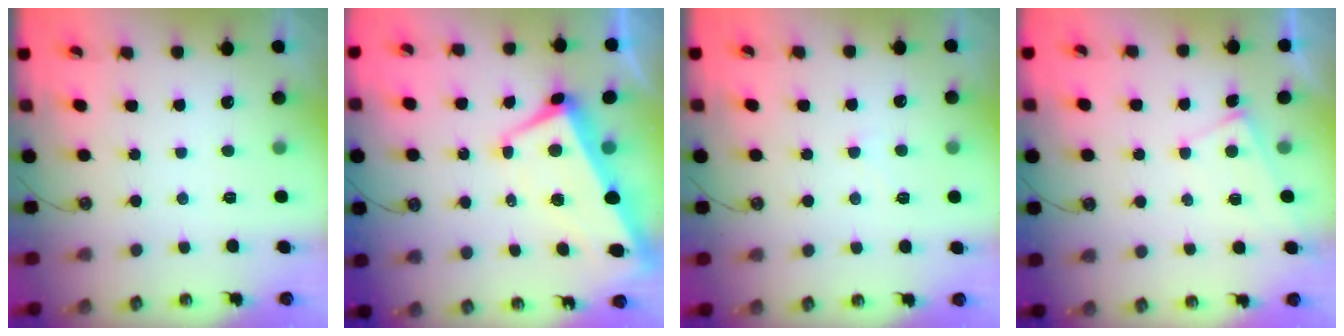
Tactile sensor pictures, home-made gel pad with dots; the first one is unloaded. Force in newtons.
{"total": 1.7, "press": 1.1, "slide": 1.3}
{"total": 1.0, "press": 0.9, "slide": 0.4}
{"total": 2.8, "press": 2.8, "slide": 0.1}